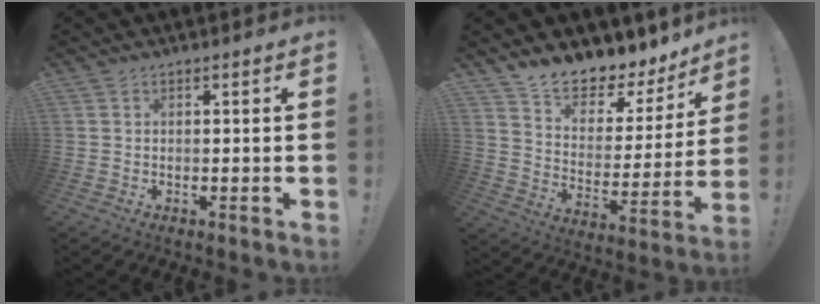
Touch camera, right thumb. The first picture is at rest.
{"total": 9.9, "force": [9.2, 2.7, 2.4], "torque": [-0.048, -0.091, 0.159]}